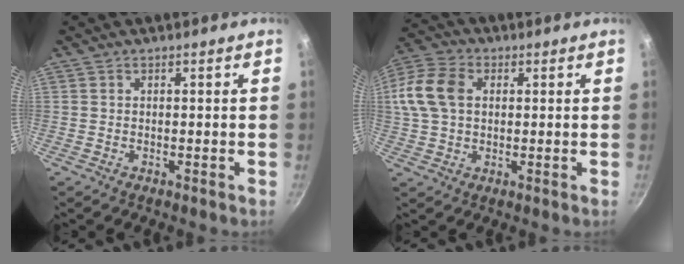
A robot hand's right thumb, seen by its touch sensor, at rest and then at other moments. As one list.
[{"total": 14.1, "force": [2.5, 10.2, 9.5], "torque": [-0.205, 0.027, 0.037]}]